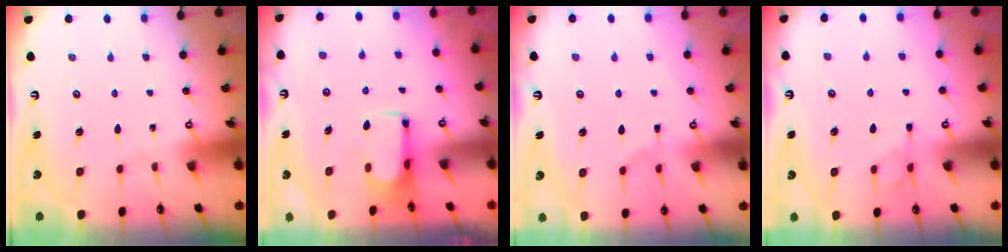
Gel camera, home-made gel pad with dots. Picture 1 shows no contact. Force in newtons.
{"total": 0.0}
{"total": 2.6, "press": 2.3, "slide": 1.1}
{"total": 1.3, "press": 0.7, "slide": 1.2}